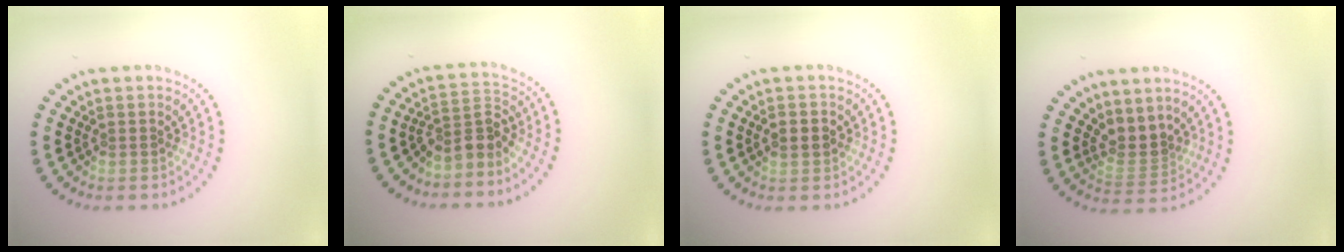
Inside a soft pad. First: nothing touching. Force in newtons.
{"total": 2.7, "press": 2.1, "slide": 1.8}
{"total": 2.1, "press": 2.1, "slide": 0.0}
{"total": 2.6, "press": 2.0, "slide": 1.8}